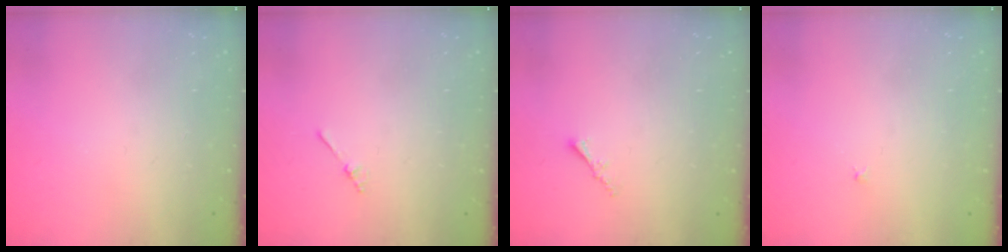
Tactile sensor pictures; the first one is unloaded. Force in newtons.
{"total": 2.0, "press": 2.0, "slide": 0.3}
{"total": 1.2, "press": 1.1, "slide": 0.4}
{"total": 0.9, "press": 0.9, "slide": 0.2}